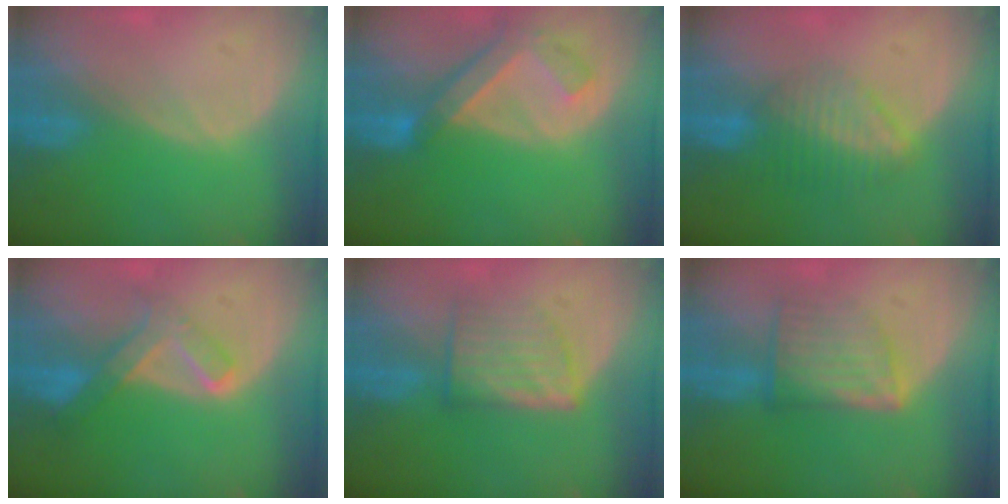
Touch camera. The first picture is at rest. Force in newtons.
{"total": 7.0, "press": 6.1, "slide": 3.4}
{"total": 6.8, "press": 5.8, "slide": 3.5}
{"total": 6.6, "press": 5.7, "slide": 3.2}
{"total": 6.3, "press": 6.0, "slide": 1.7}
{"total": 7.3, "press": 6.6, "slide": 3.2}